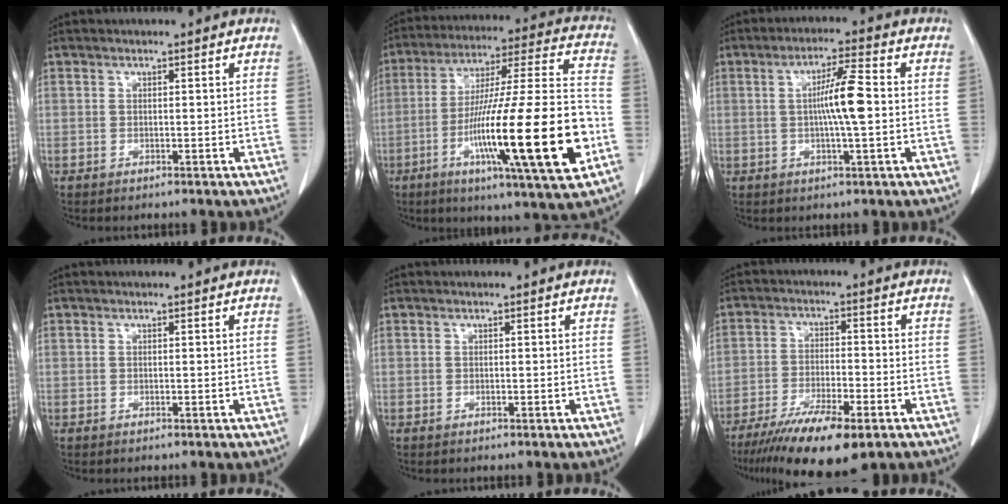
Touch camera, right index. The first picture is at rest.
{"total": 25.8, "force": [-7.8, 1.2, 24.5], "torque": [-0.387, -0.020, -0.128]}
{"total": 6.7, "force": [0.1, 0.1, 6.7], "torque": [-0.117, 0.004, 0.002]}
{"total": 0.0}
{"total": 0.0}
{"total": 12.5, "force": [-8.4, 2.4, 9.0], "torque": [-0.154, -0.029, -0.139]}